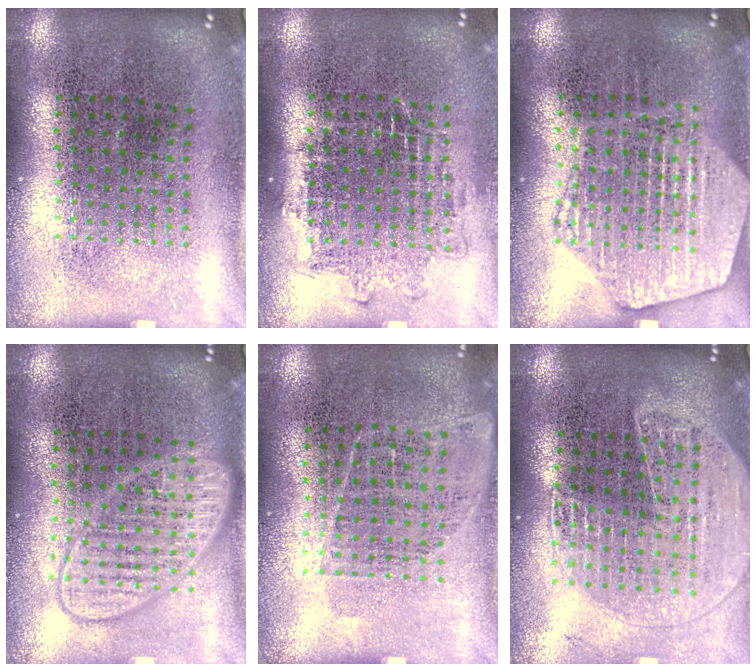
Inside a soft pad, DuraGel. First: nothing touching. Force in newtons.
{"total": 1.3, "press": 1.1, "slide": 0.7}
{"total": 1.8, "press": 1.8, "slide": 0.2}
{"total": 3.1, "press": 3.0, "slide": 0.4}
{"total": 1.0, "press": 0.8, "slide": 0.6}
{"total": 1.8, "press": 1.7, "slide": 0.7}